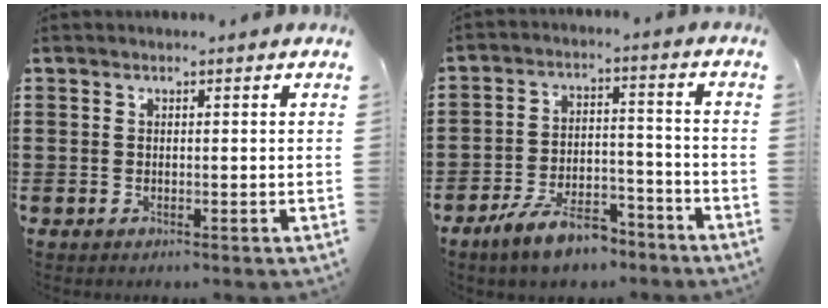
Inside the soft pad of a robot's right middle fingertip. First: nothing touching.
{"total": 8.3, "force": [-6.7, 2.6, 4.2], "torque": [-0.085, 0.012, -0.127]}